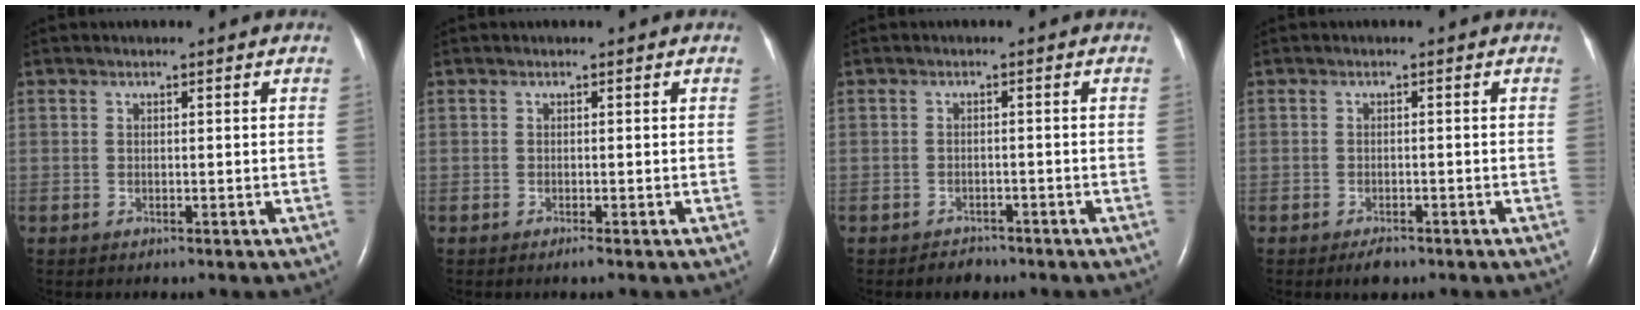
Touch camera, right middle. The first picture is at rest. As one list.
[{"total": 0.5, "force": [-0.4, -0.1, 0.3], "torque": [-0.006, 0.000, -0.007]}, {"total": 2.0, "force": [-1.7, 1.1, 0.2], "torque": [-0.012, 0.001, -0.024]}, {"total": 2.1, "force": [-1.5, 0.8, 1.2], "torque": [-0.025, -0.002, -0.020]}]